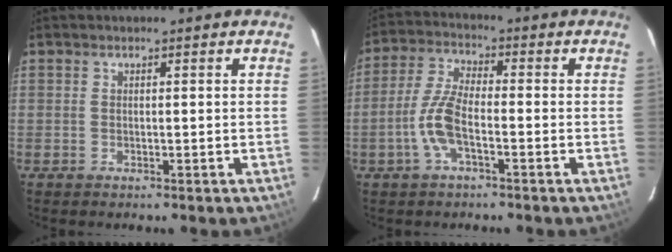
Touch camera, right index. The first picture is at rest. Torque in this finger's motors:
{"motor_torque": [0.90, -0.24, 0.24, 0.08]}